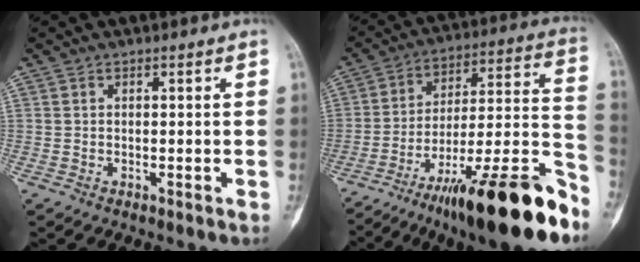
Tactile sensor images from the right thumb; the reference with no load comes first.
{"total": 27.1, "force": [-17.6, 4.9, 20.0], "torque": [-0.235, 0.077, -0.279]}